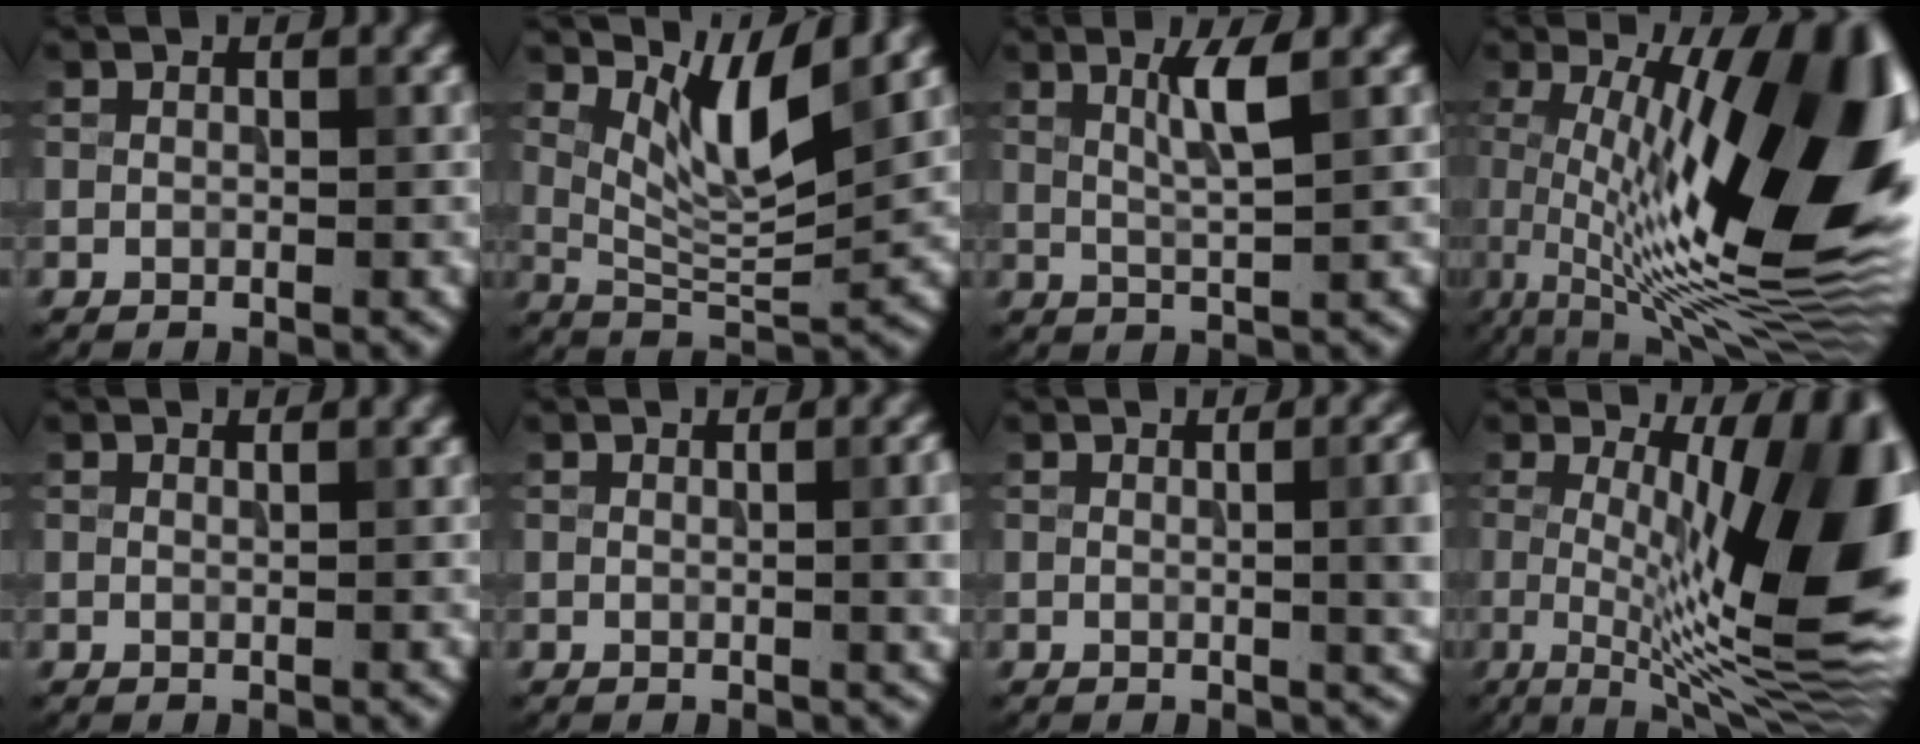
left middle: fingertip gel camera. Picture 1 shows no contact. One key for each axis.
{"total": 5.3, "fx": 3.5, "fy": 0.7, "fz": 3.9, "tx": -0.079, "ty": -0.010, "tz": 0.067}
{"total": 2.9, "fx": 1.5, "fy": 0.0, "fz": 2.4, "tx": -0.046, "ty": 0.003, "tz": 0.025}
{"total": 16.8, "fx": 1.4, "fy": 5.6, "fz": 15.8, "tx": -0.224, "ty": 0.015, "tz": 0.013}
{"total": 0.0}
{"total": 2.9, "fx": -0.2, "fy": 1.3, "fz": 2.6, "tx": -0.032, "ty": -0.007, "tz": -0.002}
{"total": 4.0, "fx": -0.2, "fy": 1.5, "fz": 3.7, "tx": -0.046, "ty": -0.009, "tz": -0.001}
{"total": 14.9, "fx": 0.6, "fy": 4.0, "fz": 14.4, "tx": -0.184, "ty": 0.007, "tz": 0.006}